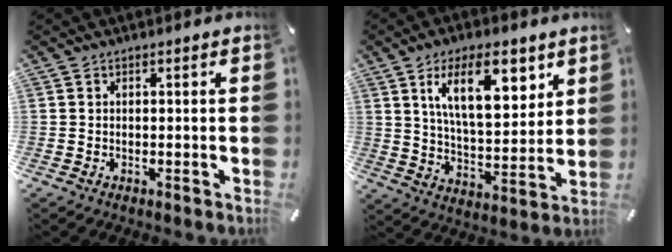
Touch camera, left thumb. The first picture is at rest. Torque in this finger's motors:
{"motor_torque": [2.54, 2.47, 1.99, -0.78, 0.57]}